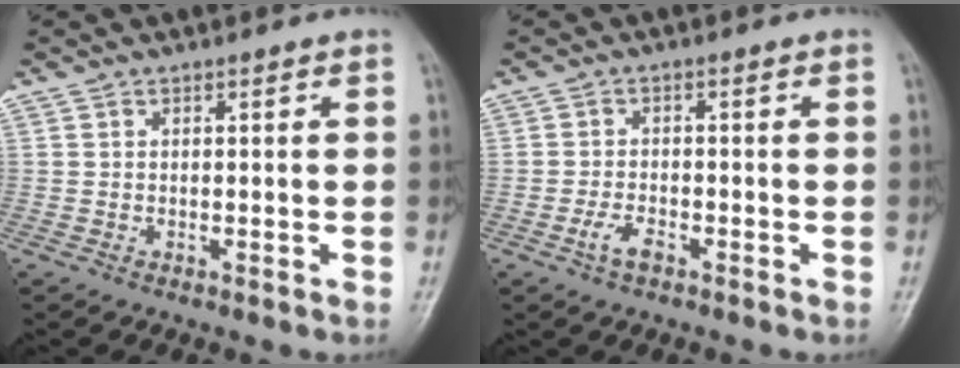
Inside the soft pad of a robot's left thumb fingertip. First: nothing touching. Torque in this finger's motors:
{"motor_torque": [-0.34, 0.37, 0.00, 0.00, 0.00]}